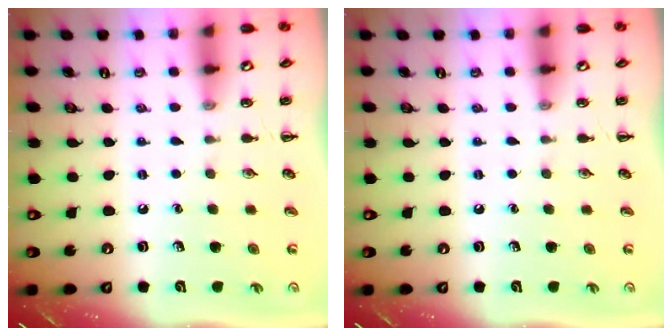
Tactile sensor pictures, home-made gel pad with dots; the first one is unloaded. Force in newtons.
{"total": 0.0}